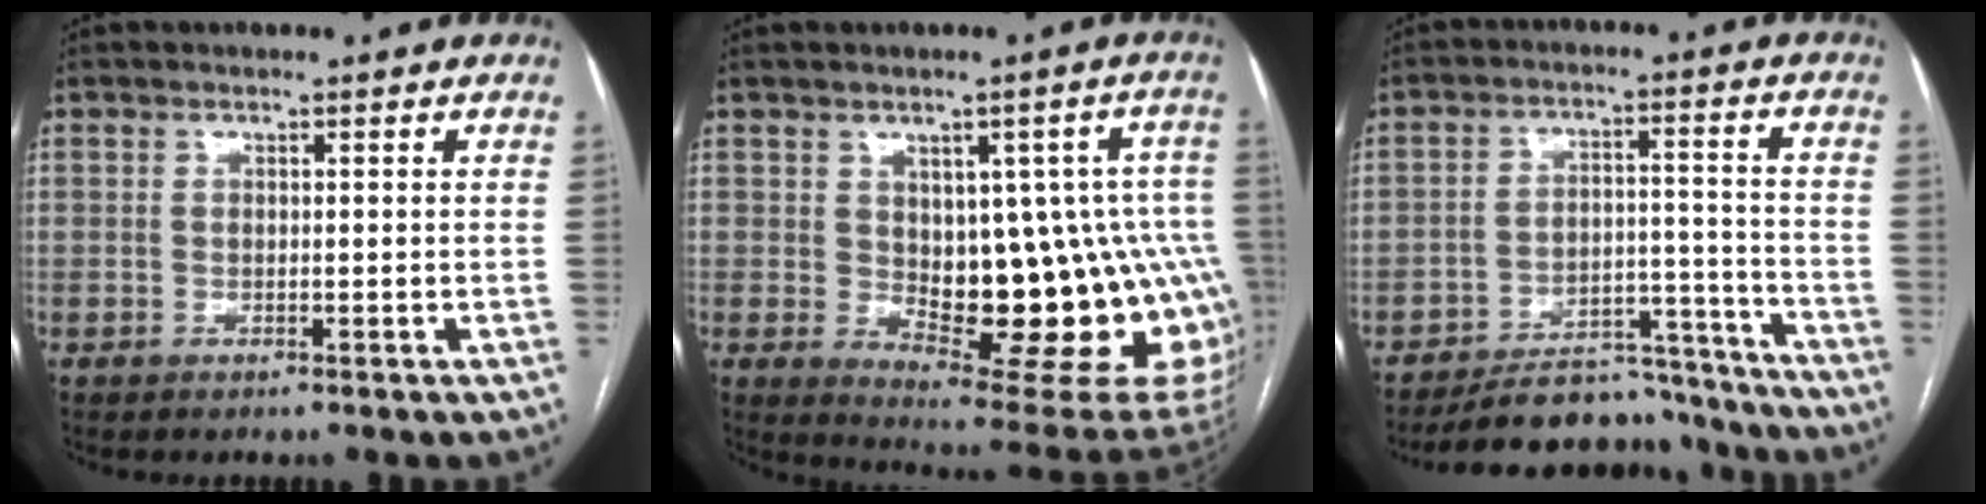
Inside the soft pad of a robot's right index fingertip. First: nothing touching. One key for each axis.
{"total": 21.3, "fx": -1.3, "fy": 8.4, "fz": 19.5, "tx": -0.172, "ty": 0.019, "tz": 0.014}
{"total": 14.1, "fx": -13.4, "fy": 3.9, "fz": 2.1, "tx": -0.013, "ty": 0.034, "tz": -0.192}